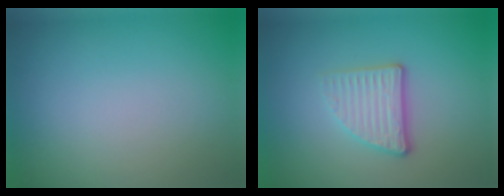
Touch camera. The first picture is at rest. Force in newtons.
{"total": 3.4, "press": 2.7, "slide": 2.1}